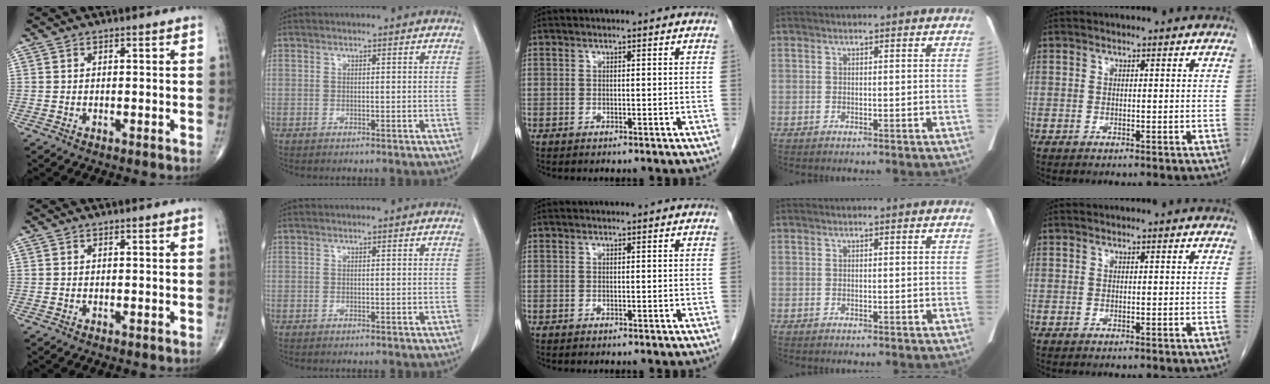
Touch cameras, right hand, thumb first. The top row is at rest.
{}